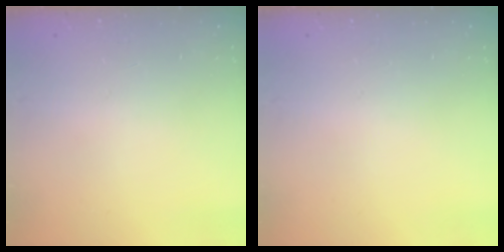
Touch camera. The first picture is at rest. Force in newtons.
{"total": 0.0}